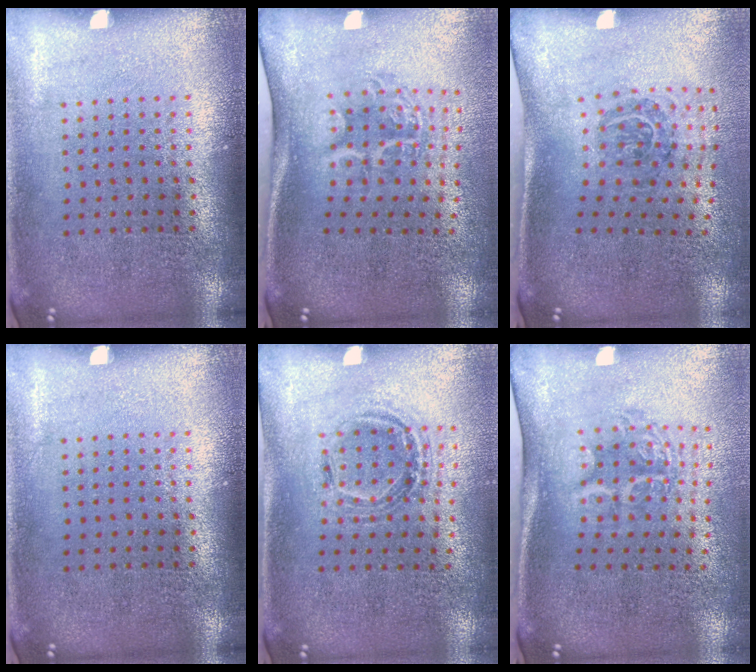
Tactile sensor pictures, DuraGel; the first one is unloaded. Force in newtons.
{"total": 2.0, "press": 1.3, "slide": 1.5}
{"total": 1.9, "press": 1.2, "slide": 1.5}
{"total": 0.0}
{"total": 1.0, "press": 1.0, "slide": 0.1}
{"total": 1.9, "press": 1.3, "slide": 1.5}